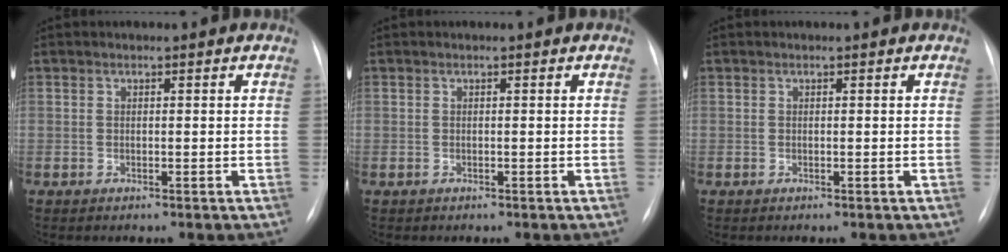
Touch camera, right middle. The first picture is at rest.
{"total": 0.0}
{"total": 0.0}